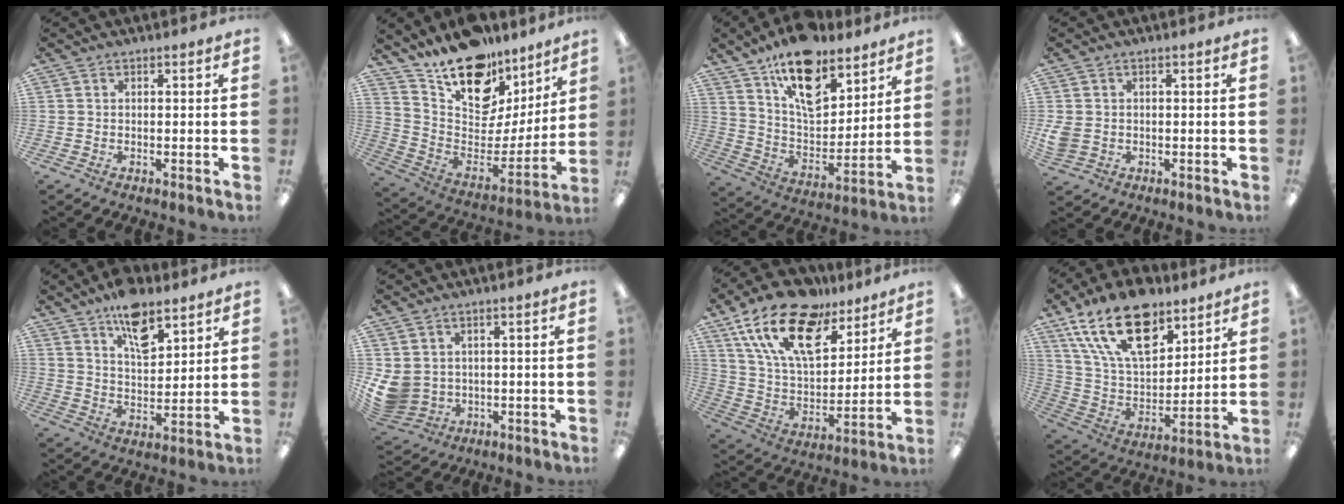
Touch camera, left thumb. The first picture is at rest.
{"total": 19.4, "force": [14.3, 10.1, 8.2], "torque": [-0.138, -0.105, 0.258]}
{"total": 17.6, "force": [12.0, 8.9, 9.4], "torque": [-0.153, -0.069, 0.211]}
{"total": 3.5, "force": [0.0, 3.0, 1.8], "torque": [-0.038, 0.004, 0.000]}
{"total": 11.3, "force": [7.9, 5.2, 6.2], "torque": [-0.095, -0.038, 0.139]}
{"total": 6.5, "force": [1.0, 6.0, 2.3], "torque": [-0.073, -0.008, 0.022]}
{"total": 20.9, "force": [13.3, 10.4, 12.4], "torque": [-0.238, -0.071, 0.239]}
{"total": 21.8, "force": [12.8, 11.5, 13.4], "torque": [-0.250, -0.060, 0.225]}